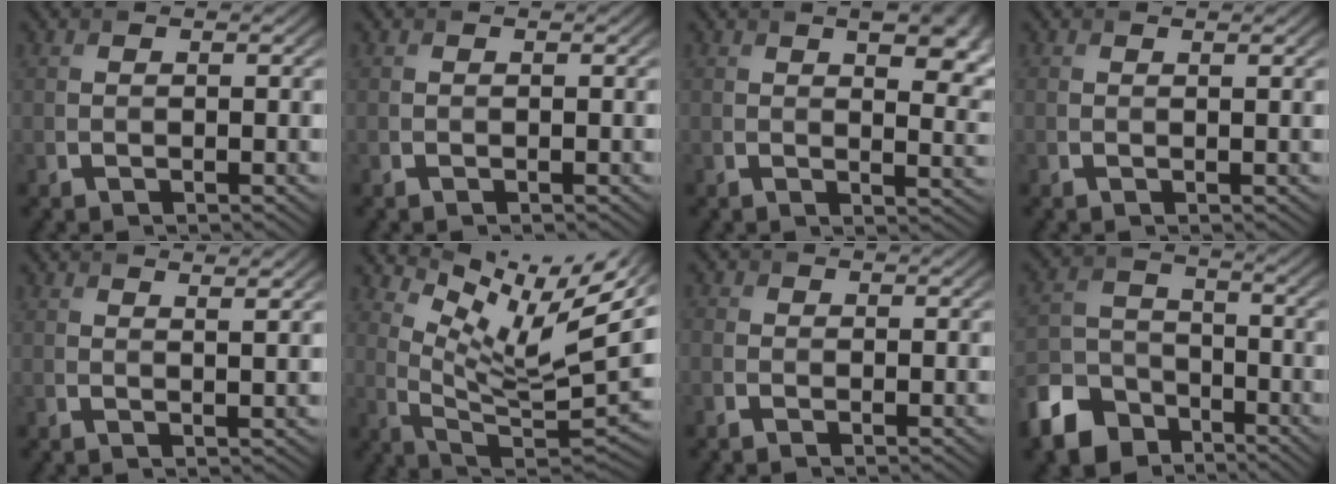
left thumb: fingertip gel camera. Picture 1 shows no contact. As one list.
[{"total": 0.0}, {"total": 8.3, "force": [3.4, 3.8, 6.5], "torque": [-0.082, -0.001, 0.051]}, {"total": 0.6, "force": [0.5, 0.0, 0.4], "torque": [-0.005, 0.001, 0.006]}, {"total": 2.7, "force": [2.0, 0.5, 1.8], "torque": [-0.021, 0.002, 0.022]}, {"total": 14.5, "force": [8.4, 4.9, 10.8], "torque": [-0.208, -0.006, 0.158]}, {"total": 1.4, "force": [-0.7, 1.1, 0.4], "torque": [-0.007, -0.004, -0.019]}, {"total": 9.7, "force": [-6.4, 6.1, 3.9], "torque": [-0.096, -0.019, -0.140]}]